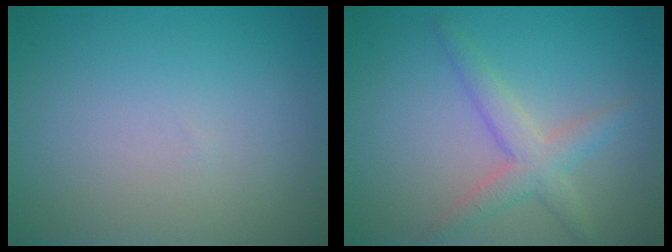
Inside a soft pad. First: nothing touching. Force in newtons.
{"total": 3.1, "press": 3.1, "slide": 0.1}